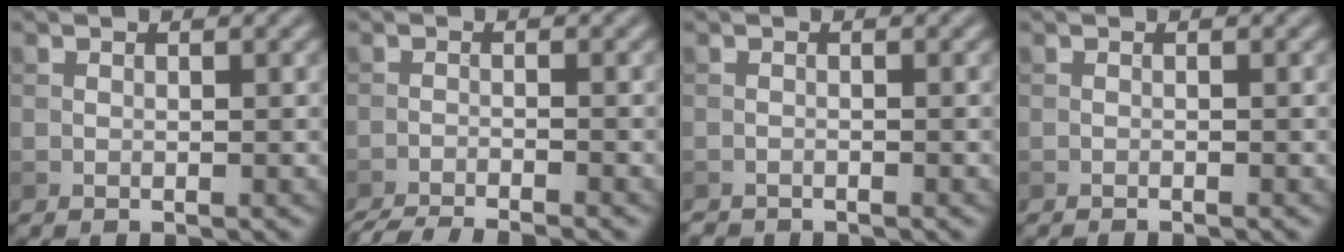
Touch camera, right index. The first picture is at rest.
{"total": 5.4, "force": [-5.0, 0.6, 1.9], "torque": [-0.032, -0.018, -0.083]}
{"total": 1.0, "force": [-1.0, 0.1, -0.1], "torque": [0.005, -0.004, -0.019]}
{"total": 0.8, "force": [-0.7, 0.1, 0.3], "torque": [0.002, 0.001, -0.013]}